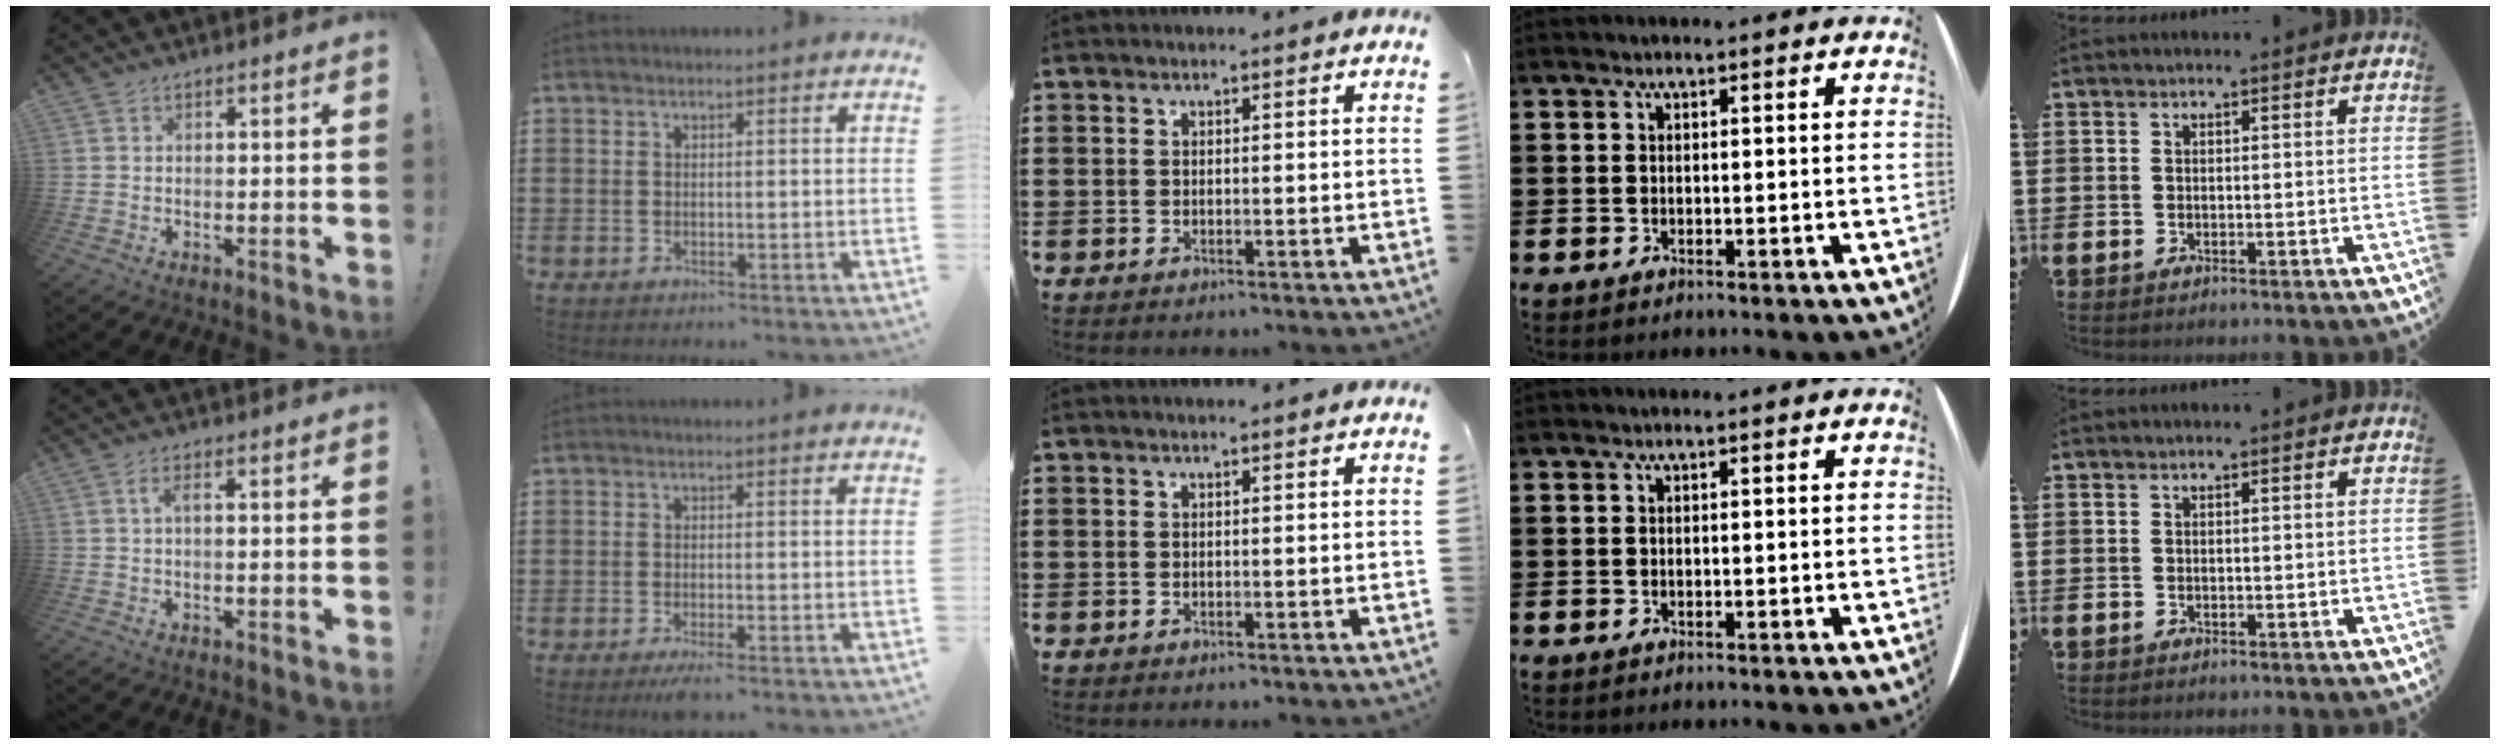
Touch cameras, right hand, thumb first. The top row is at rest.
{"thumb": {"total": 2.5, "force": [0.3, 0.6, 2.4], "torque": [-0.048, 0.008, 0.002]}, "index": {"total": 1.6, "force": [-1.2, 0.0, 1.0], "torque": [-0.022, -0.003, -0.024]}}